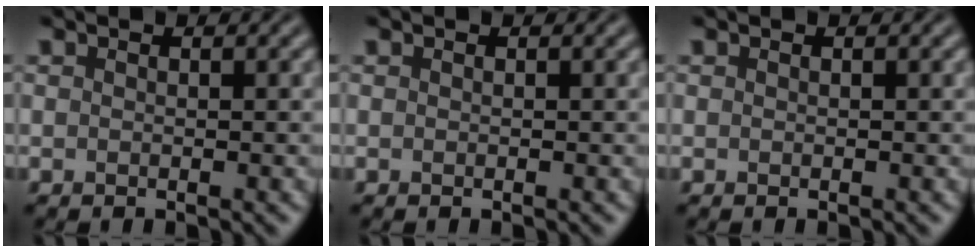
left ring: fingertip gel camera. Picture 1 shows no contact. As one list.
[{"total": 0.0}, {"total": 0.0}]